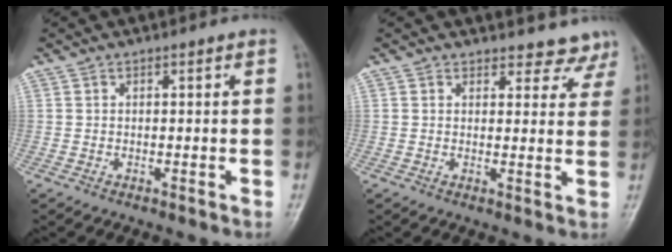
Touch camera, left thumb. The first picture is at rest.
{"total": 6.3, "force": [5.7, 2.6, 0.0], "torque": [0.043, -0.031, 0.043]}